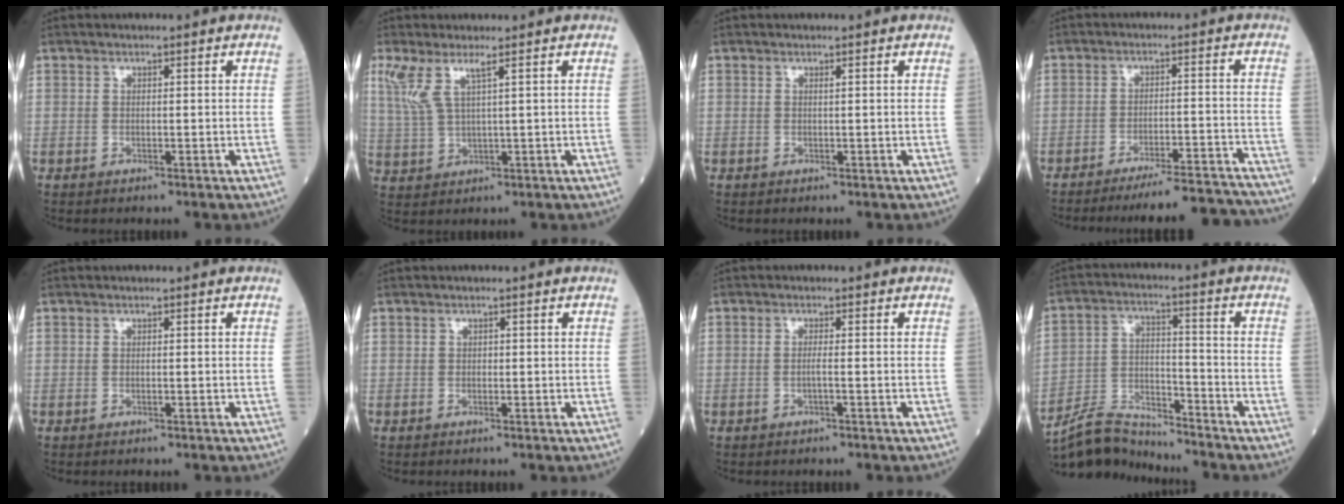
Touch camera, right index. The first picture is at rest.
{"total": 4.9, "force": [2.6, 0.4, 4.1], "torque": [-0.102, 0.008, 0.064]}
{"total": 0.0}
{"total": 15.5, "force": [-15.1, -0.3, 3.7], "torque": [-0.032, 0.000, -0.199]}
{"total": 0.0}
{"total": 0.0}
{"total": 1.2, "force": [-0.3, -0.2, 1.1], "torque": [-0.022, 0.000, -0.009]}
{"total": 10.1, "force": [-10.1, 0.6, 0.5], "torque": [-0.017, 0.016, -0.189]}